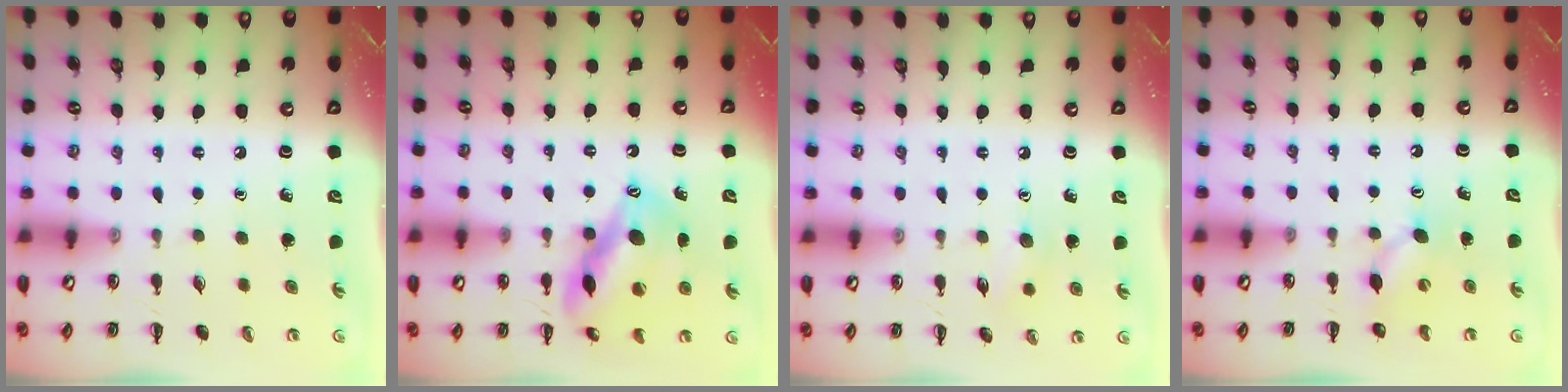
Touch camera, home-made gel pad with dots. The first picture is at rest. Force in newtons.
{"total": 14.6, "press": 14.1, "slide": 3.7}
{"total": 6.4, "press": 6.2, "slide": 1.6}
{"total": 5.2, "press": 5.1, "slide": 1.2}